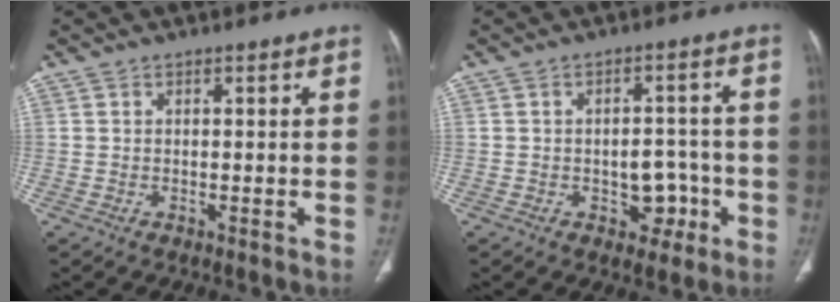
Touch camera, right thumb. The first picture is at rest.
{"total": 6.2, "force": [-2.2, 4.3, 3.8], "torque": [-0.017, 0.021, -0.025]}